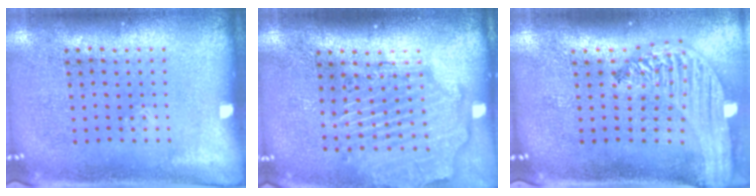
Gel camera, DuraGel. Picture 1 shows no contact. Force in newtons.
{"total": 2.6, "press": 2.2, "slide": 1.4}
{"total": 2.5, "press": 2.2, "slide": 1.4}